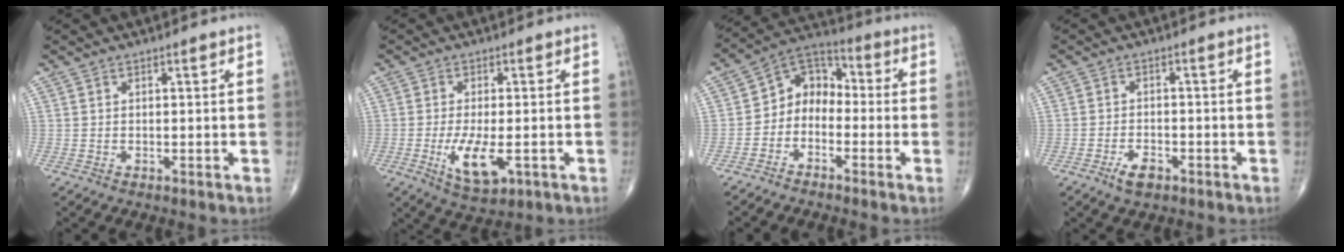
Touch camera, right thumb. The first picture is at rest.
{"total": 7.8, "force": [-2.2, 3.2, 6.8], "torque": [-0.123, -0.014, -0.032]}
{"total": 7.9, "force": [-2.5, 6.2, 4.2], "torque": [-0.039, 0.053, -0.067]}
{"total": 3.7, "force": [-2.3, 1.8, 2.3], "torque": [-0.039, 0.008, -0.039]}